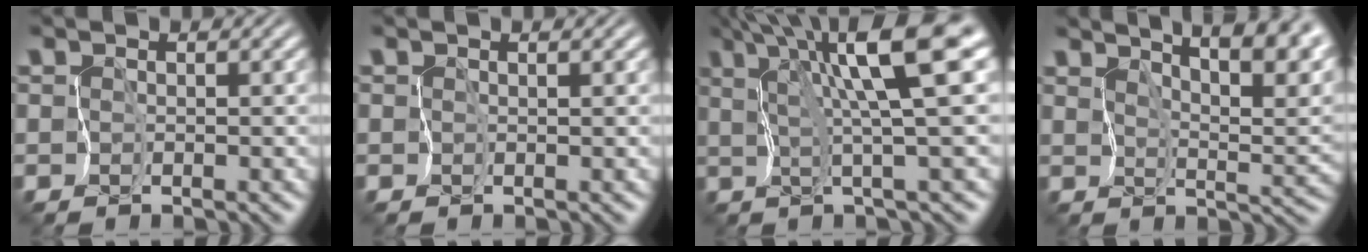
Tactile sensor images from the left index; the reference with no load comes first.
{"total": 0.0}
{"total": 8.8, "force": [3.7, 0.7, 8.0], "torque": [-0.120, 0.014, 0.061]}
{"total": 10.7, "force": [7.3, 3.1, 7.1], "torque": [-0.102, 0.020, 0.096]}